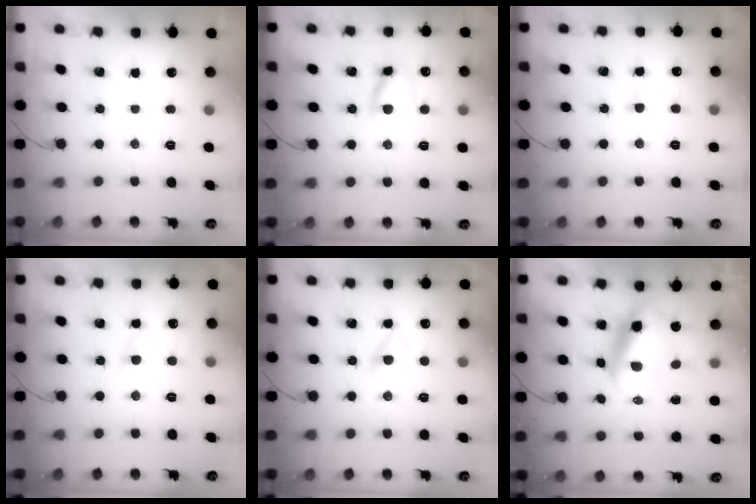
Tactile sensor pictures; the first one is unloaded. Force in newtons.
{"total": 8.0, "press": 7.9, "slide": 0.8}
{"total": 3.0, "press": 2.8, "slide": 1.2}
{"total": 3.3, "press": 3.1, "slide": 0.9}
{"total": 2.2, "press": 1.9, "slide": 1.1}
{"total": 9.0, "press": 8.7, "slide": 2.1}